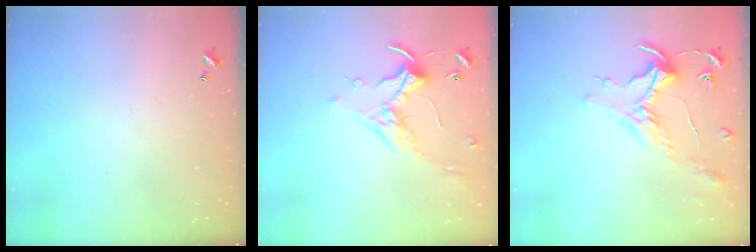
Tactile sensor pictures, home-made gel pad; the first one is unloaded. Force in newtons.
{"total": 0.6, "press": 0.5, "slide": 0.3}
{"total": 1.5, "press": 1.3, "slide": 0.7}